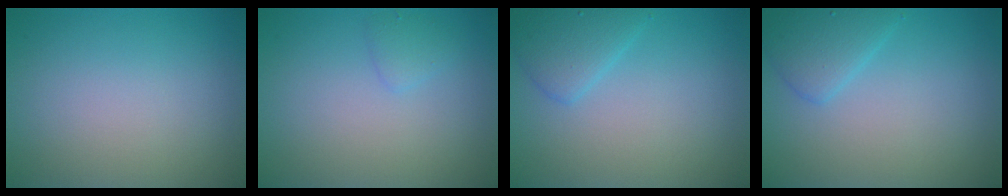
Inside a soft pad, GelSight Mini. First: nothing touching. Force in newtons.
{"total": 1.0, "press": 1.0, "slide": 0.1}
{"total": 2.6, "press": 2.6, "slide": 0.2}
{"total": 2.6, "press": 2.6, "slide": 0.2}